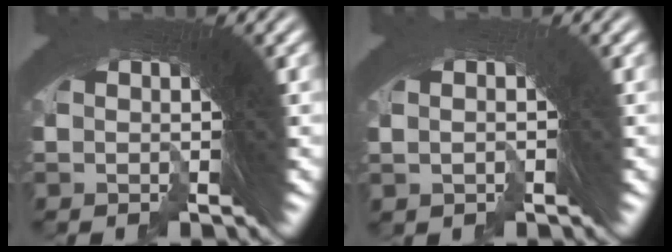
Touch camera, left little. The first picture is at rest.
{"total": 0.8, "force": [-0.4, 0.6, -0.3], "torque": [0.003, 0.007, -0.007]}